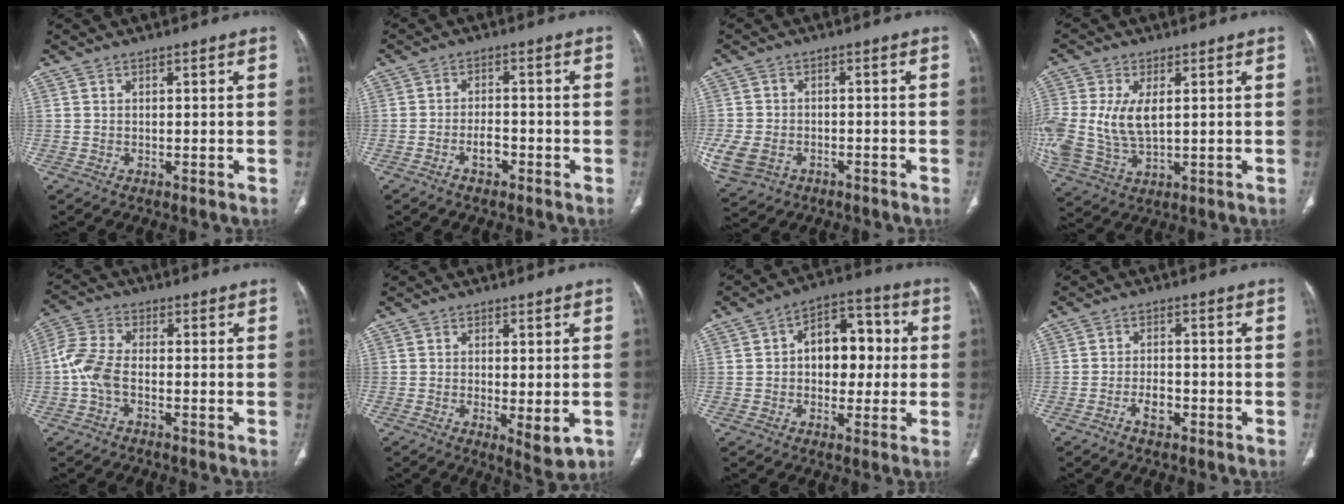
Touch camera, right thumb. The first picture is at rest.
{"total": 3.4, "force": [-2.0, 1.7, 2.2], "torque": [-0.037, 0.018, -0.035]}
{"total": 10.3, "force": [-4.2, 7.6, 5.6], "torque": [-0.144, 0.013, -0.061]}
{"total": 13.8, "force": [1.5, 7.9, 11.2], "torque": [-0.261, -0.011, 0.038]}
{"total": 6.8, "force": [-1.7, 3.8, 5.4], "torque": [-0.129, 0.021, -0.041]}
{"total": 5.9, "force": [-1.5, 2.2, 5.2], "torque": [-0.078, -0.017, -0.017]}
{"total": 12.2, "force": [0.9, 8.2, 9.0], "torque": [-0.087, 0.029, 0.006]}
{"total": 3.7, "force": [-2.0, 2.0, 2.3], "torque": [-0.038, 0.017, -0.034]}